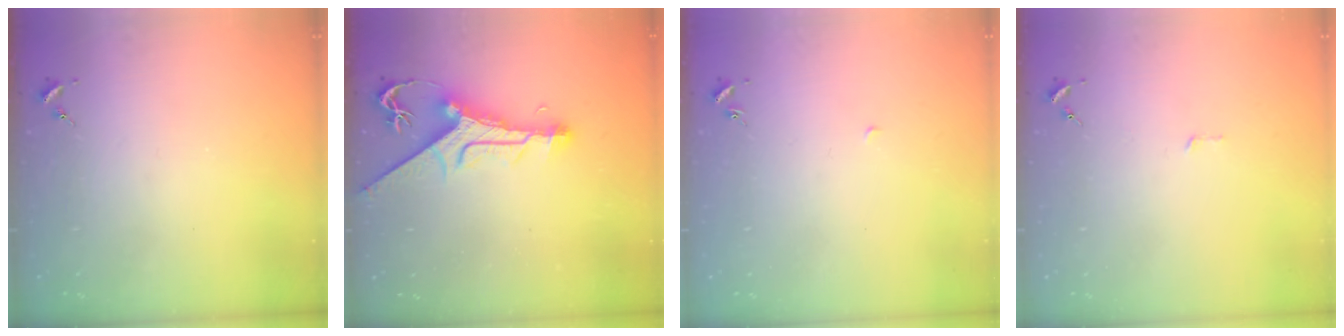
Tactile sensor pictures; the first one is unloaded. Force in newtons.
{"total": 12.0, "press": 11.9, "slide": 1.4}
{"total": 2.1, "press": 2.1, "slide": 0.1}
{"total": 3.0, "press": 3.0, "slide": 0.2}